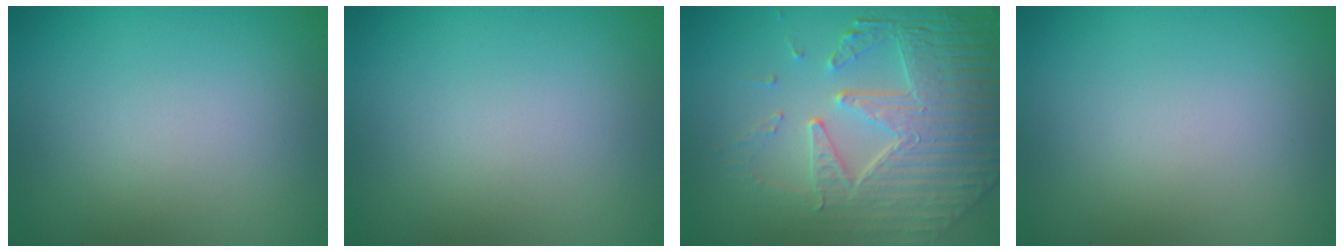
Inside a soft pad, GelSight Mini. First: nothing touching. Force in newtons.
{"total": 0.0}
{"total": 8.2, "press": 5.7, "slide": 5.8}
{"total": 0.0}